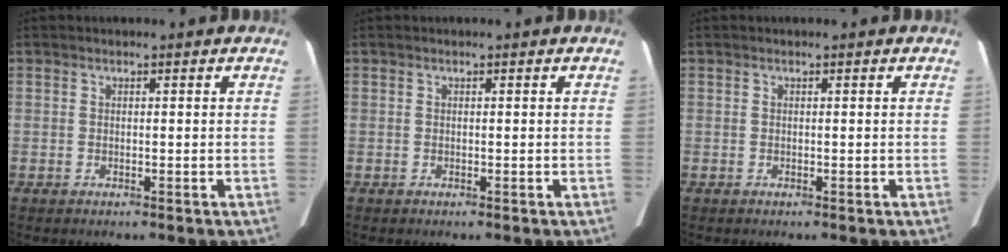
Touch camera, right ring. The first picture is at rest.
{"total": 0.0}
{"total": 0.0}